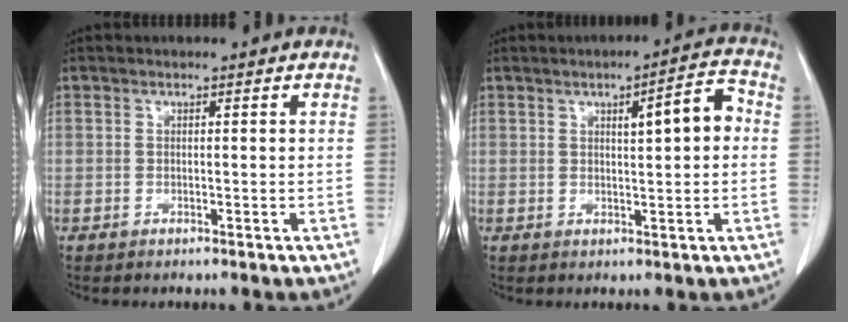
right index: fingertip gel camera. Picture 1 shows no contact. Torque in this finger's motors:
{"motor_torque": [0.19, 0.10, 0.13, 0.04]}